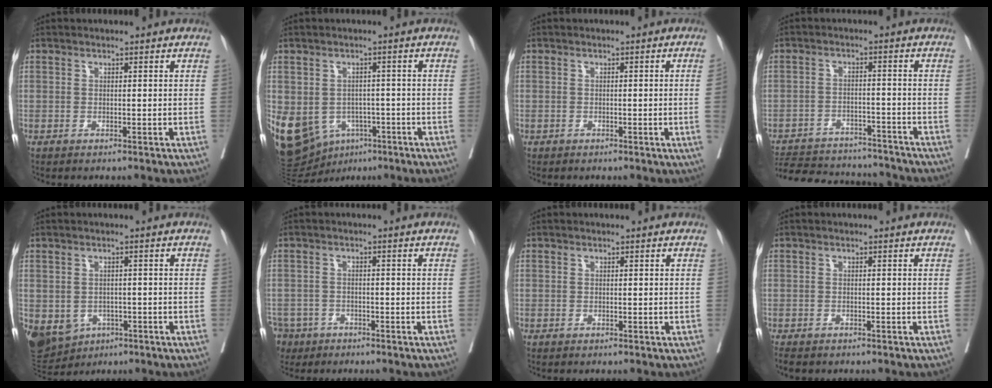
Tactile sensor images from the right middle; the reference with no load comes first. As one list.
[{"total": 17.4, "force": [-7.3, 13.3, 8.6], "torque": [-0.223, -0.001, -0.094]}, {"total": 1.3, "force": [-0.3, -0.1, 1.2], "torque": [-0.019, 0.002, -0.005]}, {"total": 16.7, "force": [-15.5, 4.4, 4.5], "torque": [-0.099, 0.003, -0.216]}, {"total": 16.2, "force": [-6.1, 13.4, 6.8], "torque": [-0.200, -0.005, -0.073]}, {"total": 6.6, "force": [-4.5, 4.6, 1.2], "torque": [-0.036, -0.003, -0.078]}, {"total": 0.0}, {"total": 2.8, "force": [-2.3, 1.1, 1.1], "torque": [-0.021, -0.009, -0.033]}]